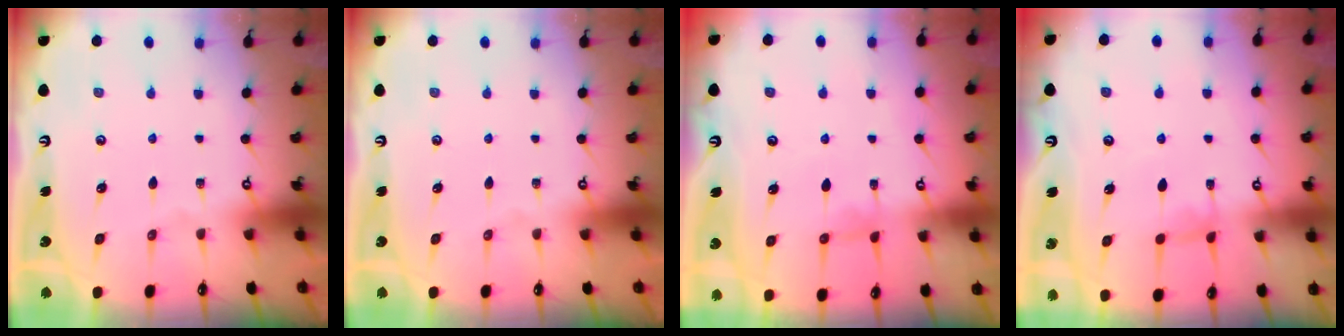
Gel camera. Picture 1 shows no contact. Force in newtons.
{"total": 0.0}
{"total": 0.7, "press": 0.4, "slide": 0.5}
{"total": 1.5, "press": 1.5, "slide": 0.4}